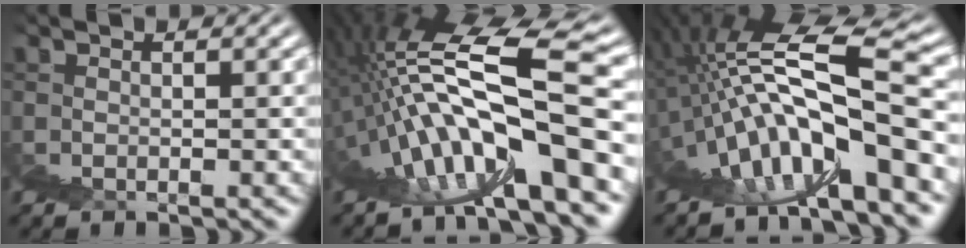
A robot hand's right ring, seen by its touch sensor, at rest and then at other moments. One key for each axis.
{"total": 11.4, "fx": 4.4, "fy": 2.0, "fz": 10.3, "tx": -0.174, "ty": 0.050, "tz": 0.058}
{"total": 11.4, "fx": 3.7, "fy": 2.7, "fz": 10.4, "tx": -0.167, "ty": 0.047, "tz": 0.047}